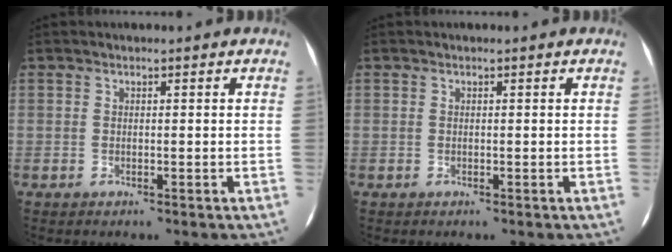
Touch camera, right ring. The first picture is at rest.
{"total": 0.0}